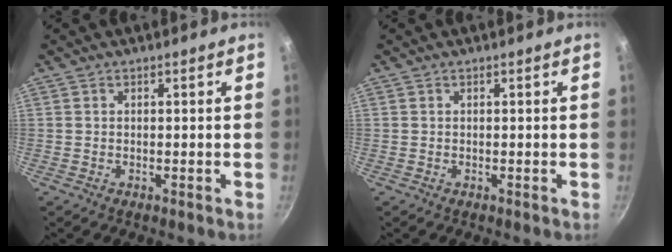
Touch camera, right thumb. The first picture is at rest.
{"total": 0.0}